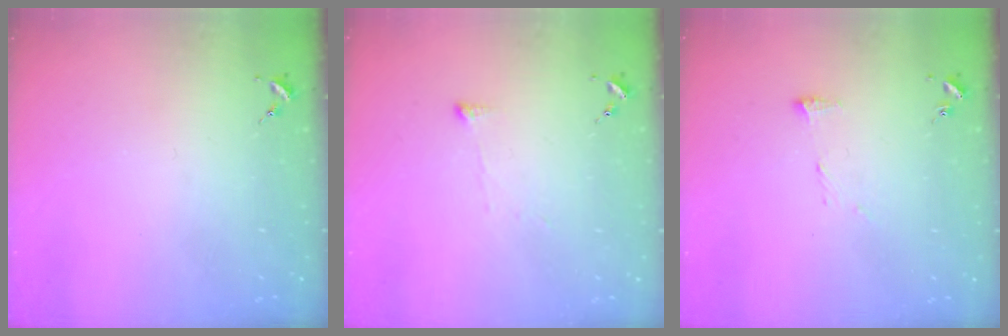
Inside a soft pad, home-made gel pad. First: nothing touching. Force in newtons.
{"total": 2.9, "press": 2.9, "slide": 0.4}
{"total": 7.6, "press": 7.6, "slide": 0.1}